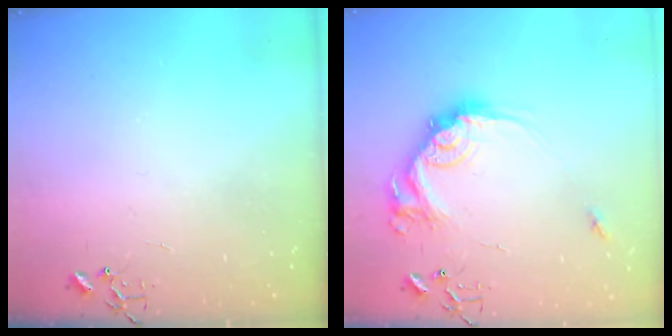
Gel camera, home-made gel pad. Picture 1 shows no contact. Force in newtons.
{"total": 16.6, "press": 16.6, "slide": 0.9}